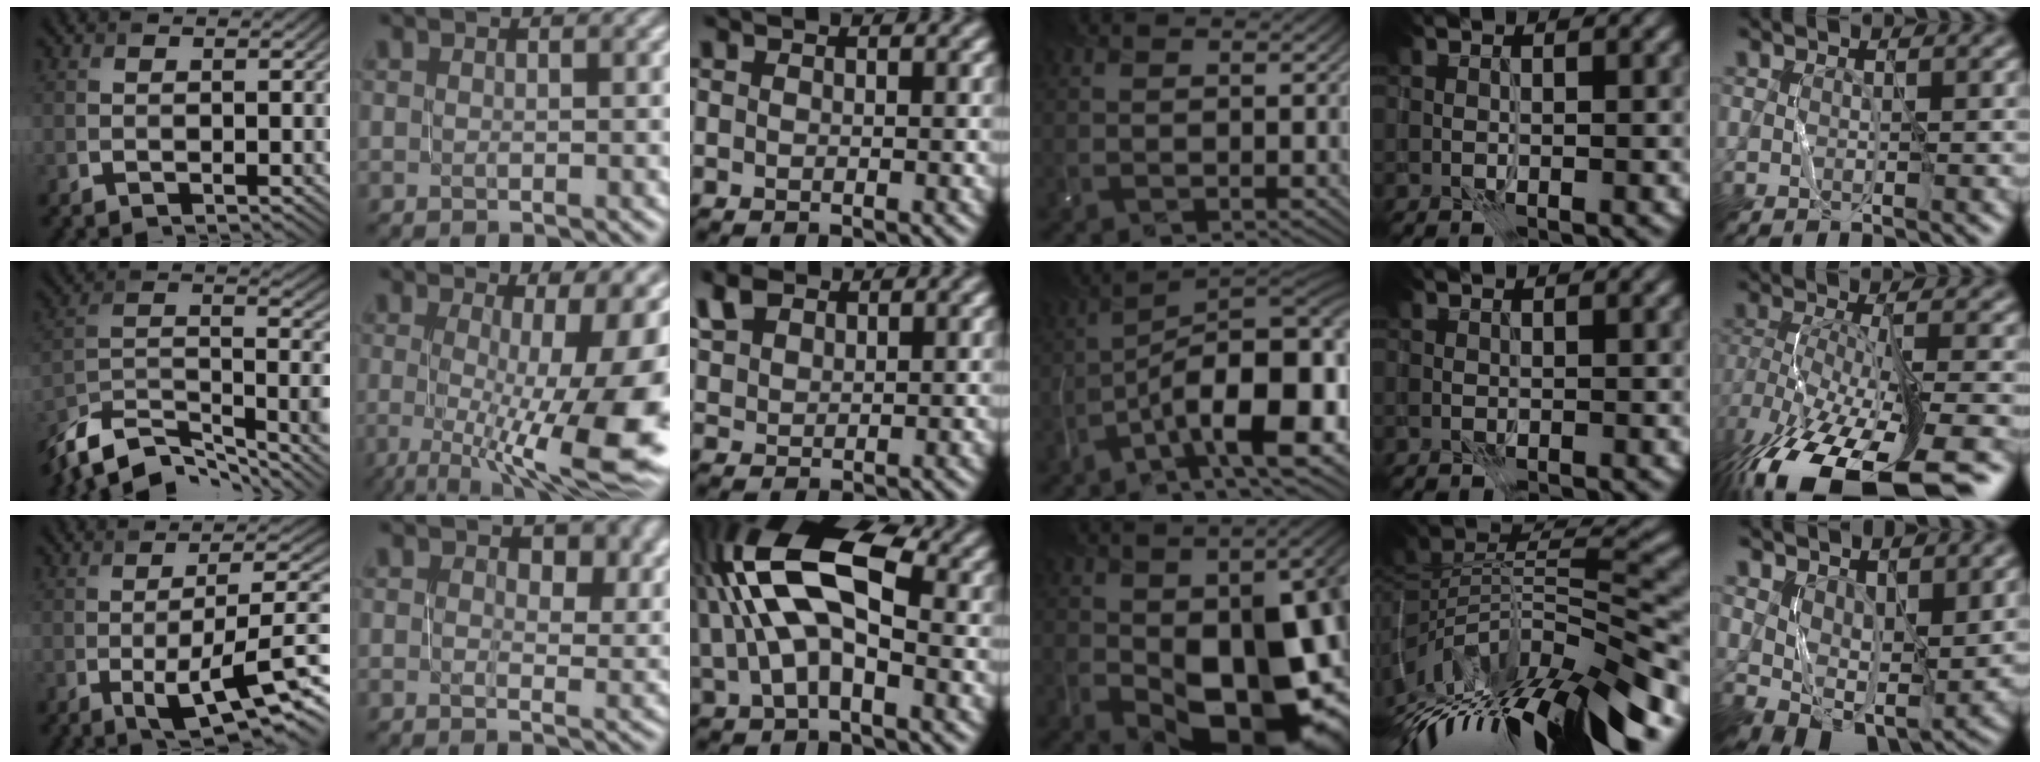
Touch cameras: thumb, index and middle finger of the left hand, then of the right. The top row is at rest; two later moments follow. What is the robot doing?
{"motion": "close", "object": "stapler"}